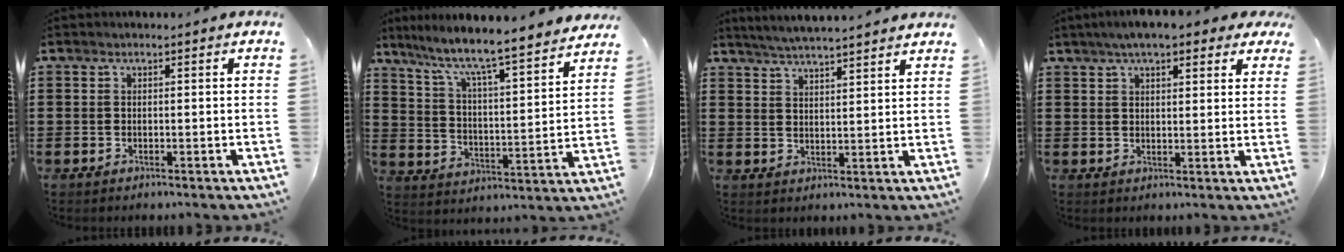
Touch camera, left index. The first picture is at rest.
{"total": 6.4, "force": [5.6, -0.4, 3.0], "torque": [-0.083, -0.055, 0.086]}
{"total": 4.3, "force": [4.2, -0.6, 1.0], "torque": [-0.032, -0.017, 0.074]}
{"total": 5.4, "force": [4.3, 1.4, 3.0], "torque": [-0.072, 0.002, 0.078]}